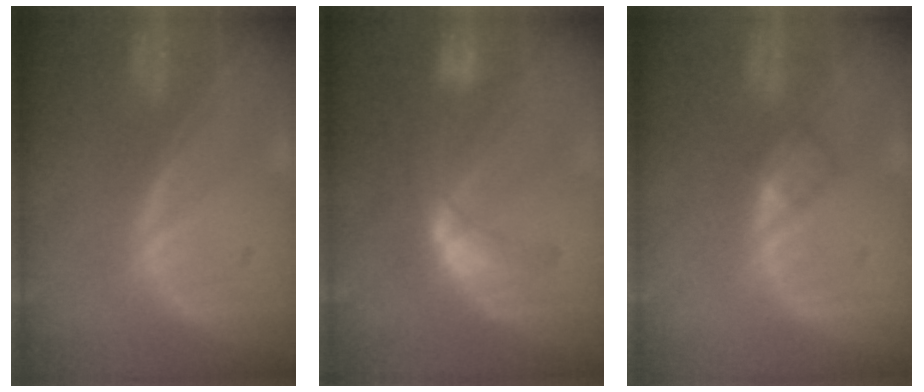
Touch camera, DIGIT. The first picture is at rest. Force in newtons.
{"total": 6.0, "press": 5.4, "slide": 2.6}
{"total": 2.0, "press": 2.0, "slide": 0.2}